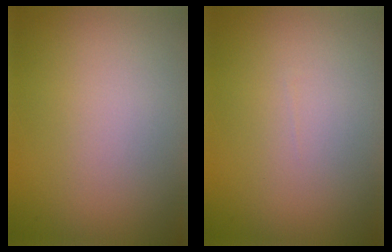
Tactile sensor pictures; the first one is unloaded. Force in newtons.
{"total": 0.0}